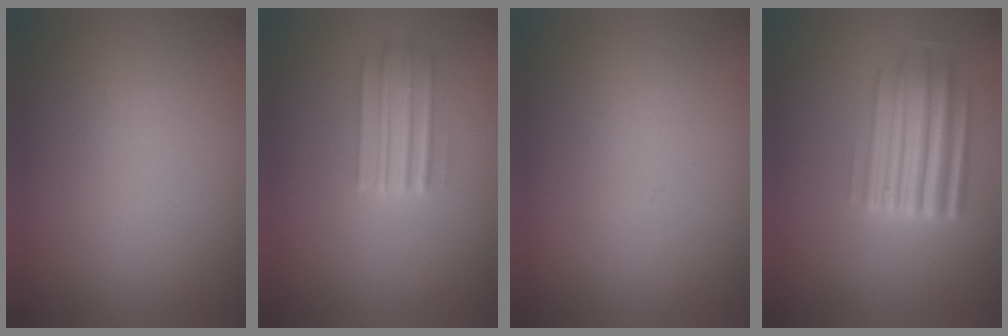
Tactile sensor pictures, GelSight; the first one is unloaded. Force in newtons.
{"total": 2.7}
{"total": 0.0}
{"total": 5.7}